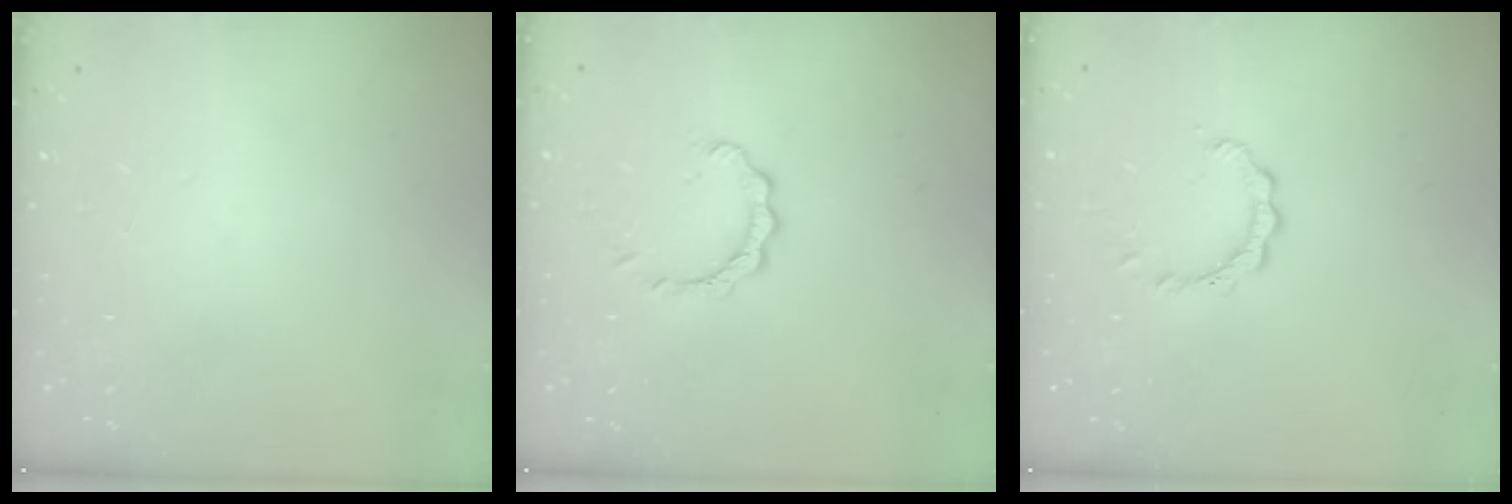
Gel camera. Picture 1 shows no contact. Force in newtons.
{"total": 2.4, "press": 2.4, "slide": 0.2}
{"total": 2.6, "press": 2.6, "slide": 0.2}